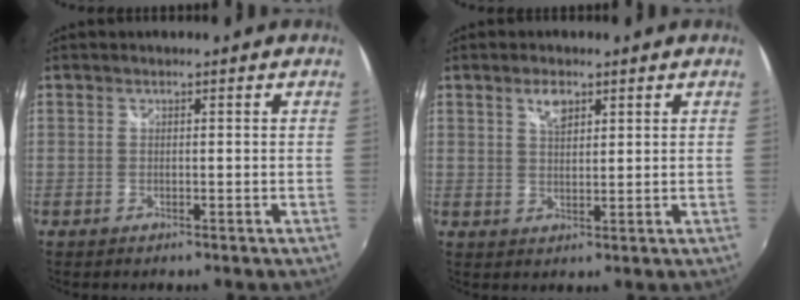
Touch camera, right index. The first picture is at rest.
{"total": 3.6, "force": [2.1, 1.7, 2.4], "torque": [-0.040, 0.004, 0.037]}